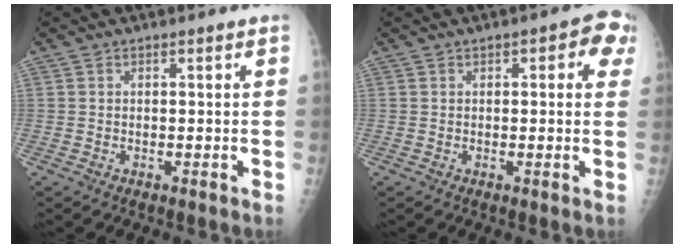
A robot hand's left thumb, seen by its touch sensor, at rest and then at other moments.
{"total": 3.4, "force": [1.4, 1.6, 2.7], "torque": [-0.015, 0.002, 0.008]}